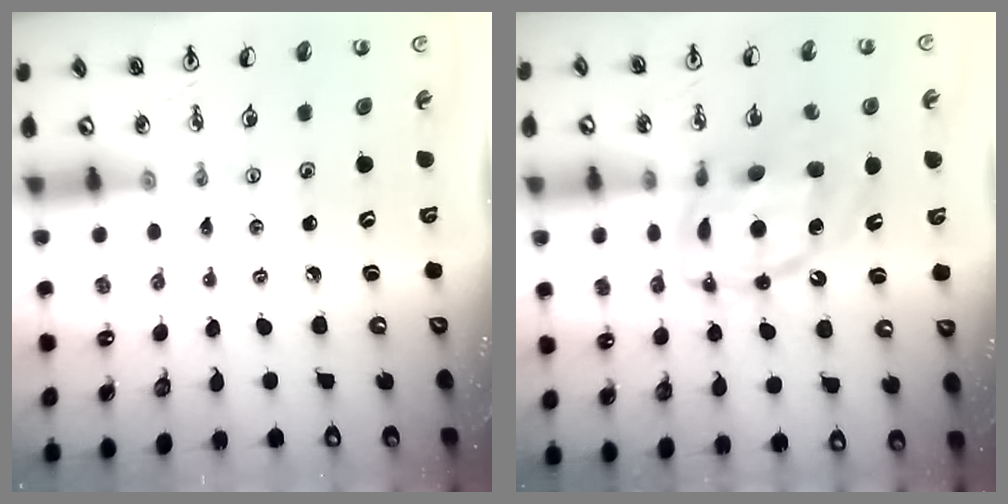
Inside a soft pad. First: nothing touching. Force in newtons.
{"total": 14.9, "press": 14.8, "slide": 1.3}